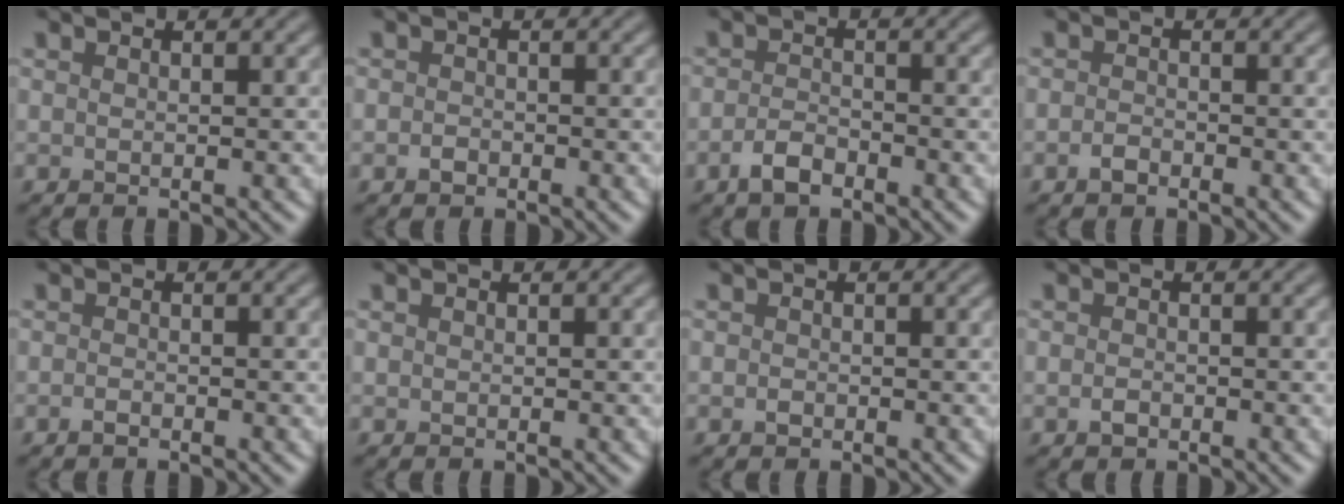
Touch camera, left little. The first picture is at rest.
{"total": 1.1, "force": [-0.6, 0.8, 0.4], "torque": [-0.004, -0.001, -0.018]}
{"total": 2.2, "force": [-1.6, 1.0, 1.2], "torque": [-0.023, 0.003, -0.035]}
{"total": 1.2, "force": [-0.9, 0.7, 0.5], "torque": [-0.009, 0.001, -0.020]}
{"total": 0.7, "force": [-0.6, 0.3, 0.3], "torque": [-0.007, 0.000, -0.014]}
{"total": 0.0}
{"total": 0.8, "force": [-0.3, 0.7, 0.3], "torque": [-0.005, -0.002, -0.011]}
{"total": 1.1, "force": [-0.5, 0.7, 0.6], "torque": [-0.011, -0.001, -0.014]}